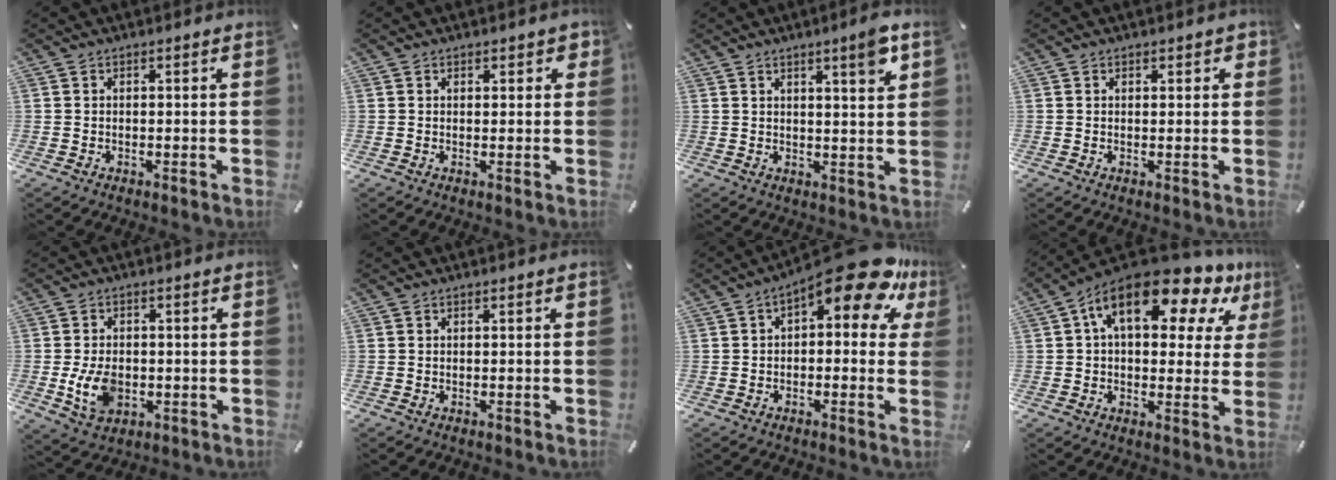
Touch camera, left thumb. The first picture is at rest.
{"total": 1.5, "force": [0.7, 1.0, 0.7], "torque": [-0.007, 0.001, 0.010]}
{"total": 5.8, "force": [3.5, 0.5, 4.6], "torque": [-0.072, -0.017, 0.054]}
{"total": 1.1, "force": [0.6, 0.8, 0.4], "torque": [0.000, 0.001, 0.007]}
{"total": 8.0, "force": [-1.3, 5.7, 5.4], "torque": [-0.107, -0.004, -0.023]}
{"total": 0.0}
{"total": 14.6, "force": [7.9, 4.8, 11.3], "torque": [-0.166, -0.056, 0.129]}
{"total": 18.2, "force": [9.1, 8.7, 13.2], "torque": [-0.217, -0.040, 0.148]}